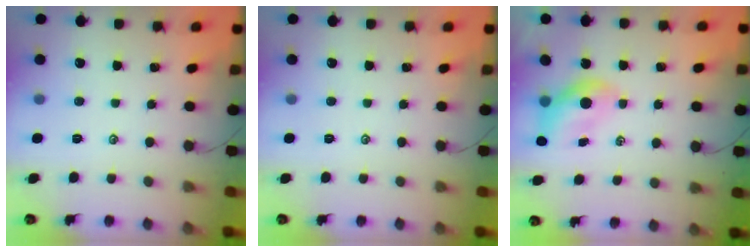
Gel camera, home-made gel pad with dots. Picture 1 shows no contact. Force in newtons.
{"total": 0.0}
{"total": 5.6, "press": 5.6, "slide": 0.4}